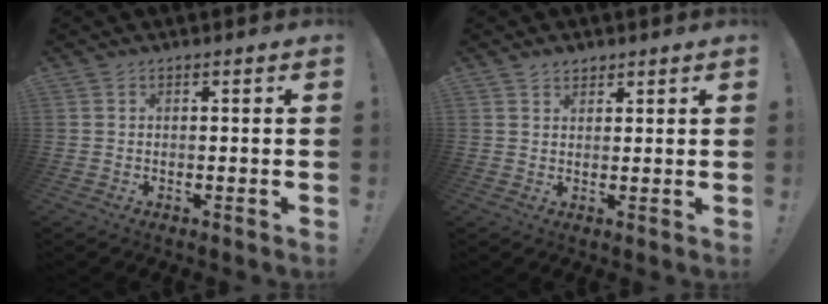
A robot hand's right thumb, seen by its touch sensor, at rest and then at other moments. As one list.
[{"total": 2.4, "force": [1.9, 1.4, 0.5], "torque": [0.000, -0.011, 0.034]}]